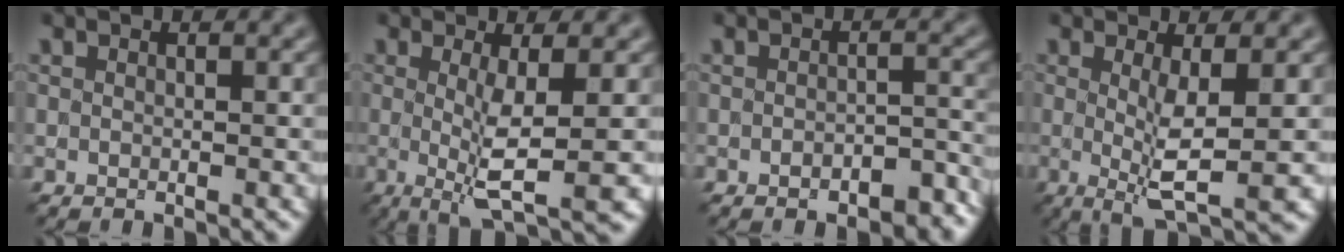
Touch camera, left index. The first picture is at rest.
{"total": 5.3, "force": [-0.1, 1.1, 5.2], "torque": [-0.088, -0.008, -0.004]}
{"total": 3.4, "force": [-2.1, 1.4, 2.3], "torque": [-0.036, 0.002, -0.024]}
{"total": 4.6, "force": [0.1, 0.9, 4.5], "torque": [-0.081, -0.009, 0.001]}